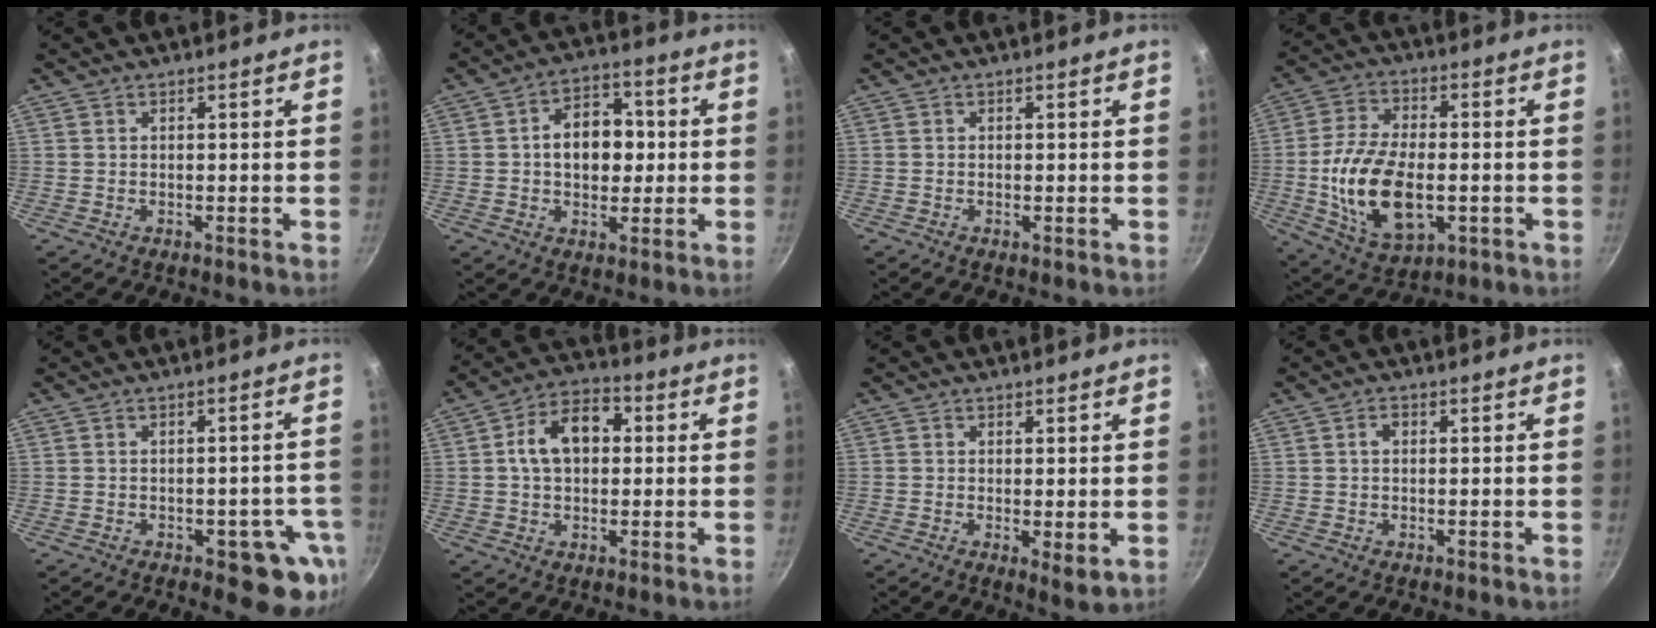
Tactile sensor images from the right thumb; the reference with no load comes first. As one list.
[{"total": 10.9, "force": [0.5, 7.8, 7.6], "torque": [-0.074, 0.015, 0.000]}, {"total": 0.0}, {"total": 17.1, "force": [-2.6, 9.6, 14.0], "torque": [-0.251, 0.011, -0.039]}, {"total": 9.5, "force": [-3.5, 4.6, 7.5], "torque": [-0.041, 0.013, -0.040]}, {"total": 11.1, "force": [1.4, 7.7, 7.9], "torque": [-0.098, 0.026, 0.008]}, {"total": 3.5, "force": [0.1, 1.3, 3.2], "torque": [-0.050, -0.017, 0.002]}, {"total": 1.6, "force": [0.2, 1.2, 1.1], "torque": [-0.017, 0.005, 0.002]}]